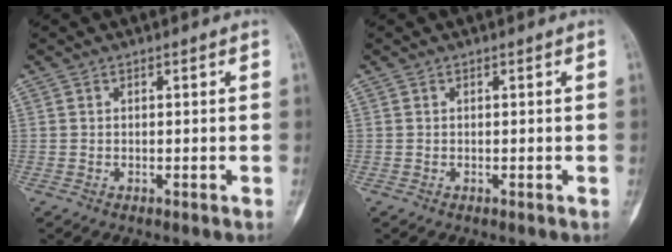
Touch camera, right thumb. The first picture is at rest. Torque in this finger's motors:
{"motor_torque": [0.19, -0.13, -0.09, -0.27, -0.03]}